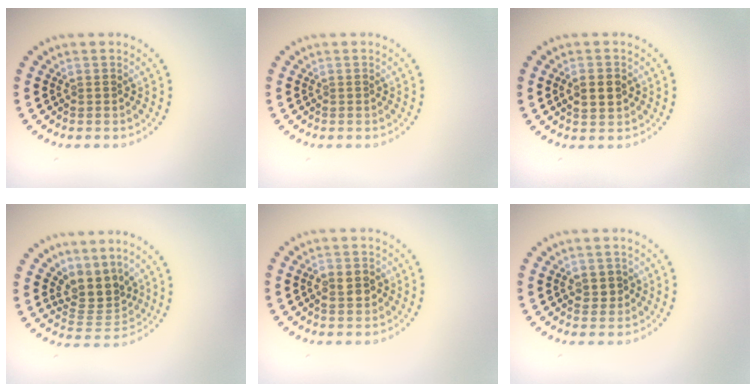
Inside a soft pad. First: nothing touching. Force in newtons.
{"total": 0.0}
{"total": 2.3, "press": 2.3, "slide": 0.1}
{"total": 3.3, "press": 2.4, "slide": 2.2}
{"total": 2.2, "press": 2.2, "slide": 0.3}
{"total": 1.3, "press": 1.3, "slide": 0.3}